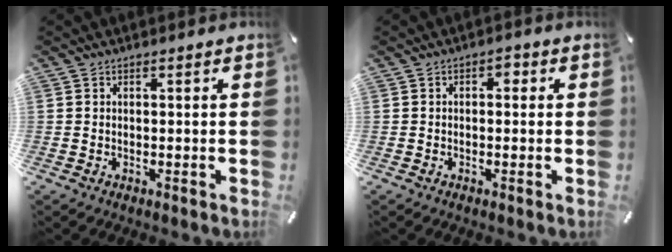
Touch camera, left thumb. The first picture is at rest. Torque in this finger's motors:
{"motor_torque": [-0.20, -0.53, 0.02, 0.37, -0.01]}